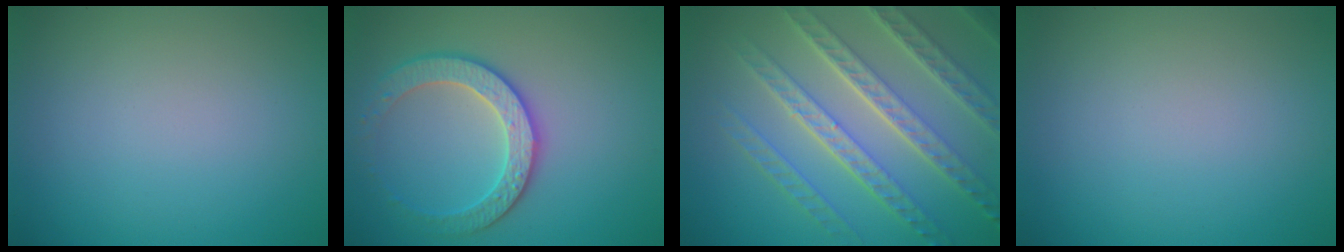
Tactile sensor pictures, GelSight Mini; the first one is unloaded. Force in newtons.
{"total": 3.6, "press": 3.5, "slide": 0.8}
{"total": 8.0, "press": 5.7, "slide": 5.6}
{"total": 0.0}